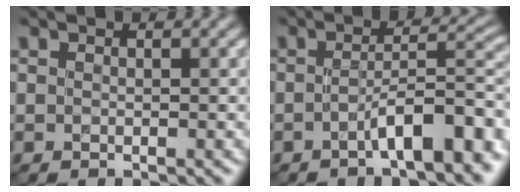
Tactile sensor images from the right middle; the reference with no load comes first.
{"total": 6.8, "force": [-2.7, 1.9, 5.9], "torque": [-0.084, 0.015, -0.046]}